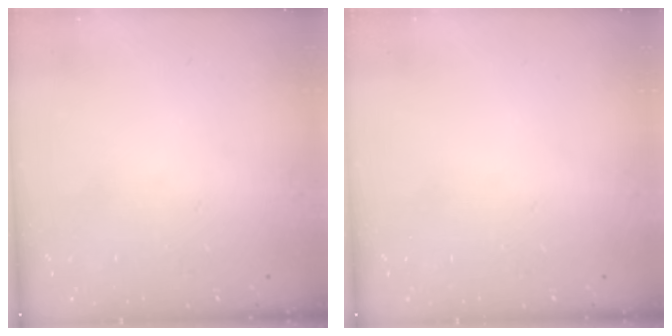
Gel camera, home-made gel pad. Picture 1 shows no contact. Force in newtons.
{"total": 0.0}